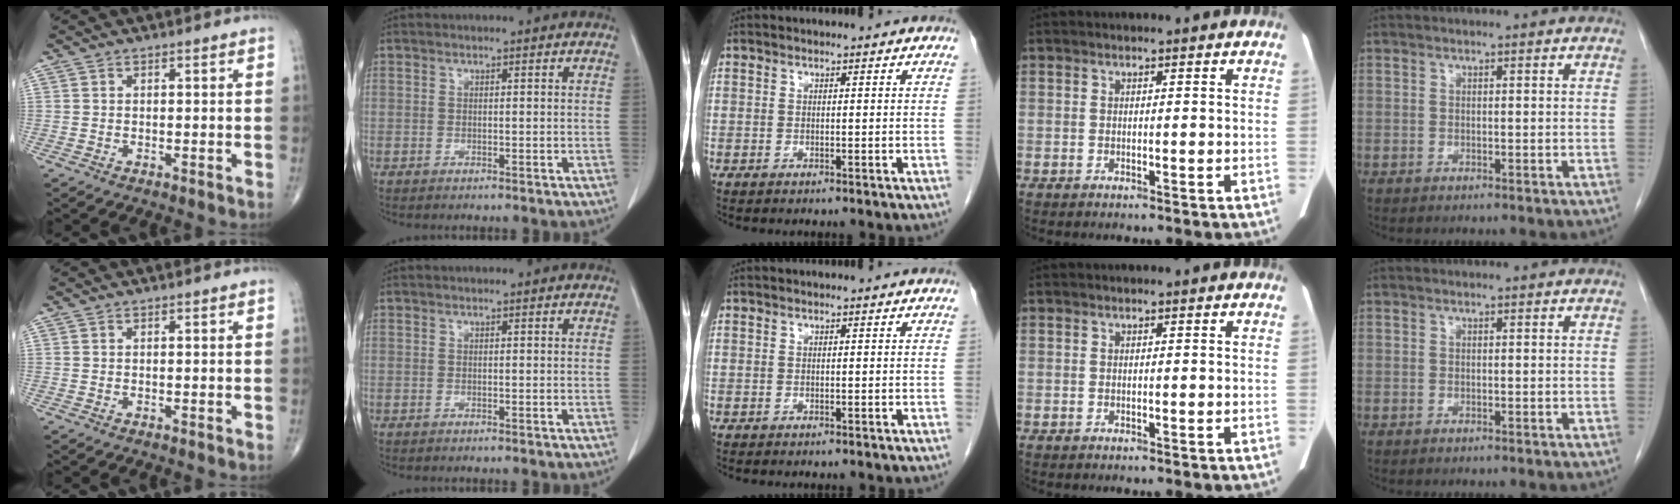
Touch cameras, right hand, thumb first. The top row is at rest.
{}